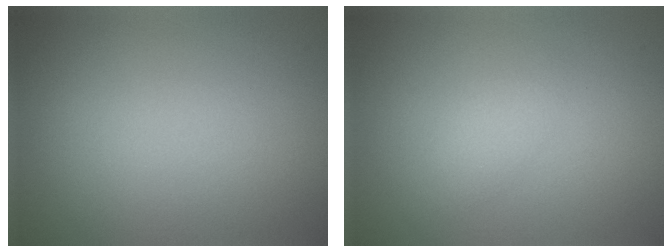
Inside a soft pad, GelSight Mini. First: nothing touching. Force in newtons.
{"total": 1.2, "press": 1.2, "slide": 0.1}